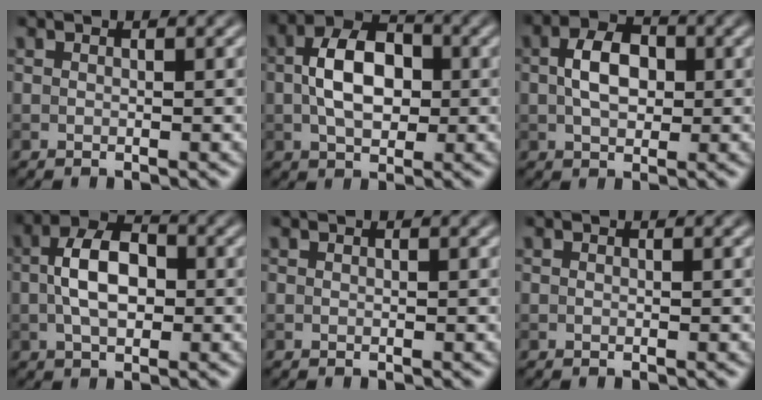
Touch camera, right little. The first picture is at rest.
{"total": 6.1, "force": [-0.1, 3.7, 4.8], "torque": [-0.086, 0.009, -0.007]}
{"total": 4.4, "force": [0.3, 2.8, 3.3], "torque": [-0.064, 0.007, 0.000]}
{"total": 5.4, "force": [-0.3, 3.0, 4.4], "torque": [-0.083, 0.009, -0.011]}
{"total": 0.0}
{"total": 0.0}